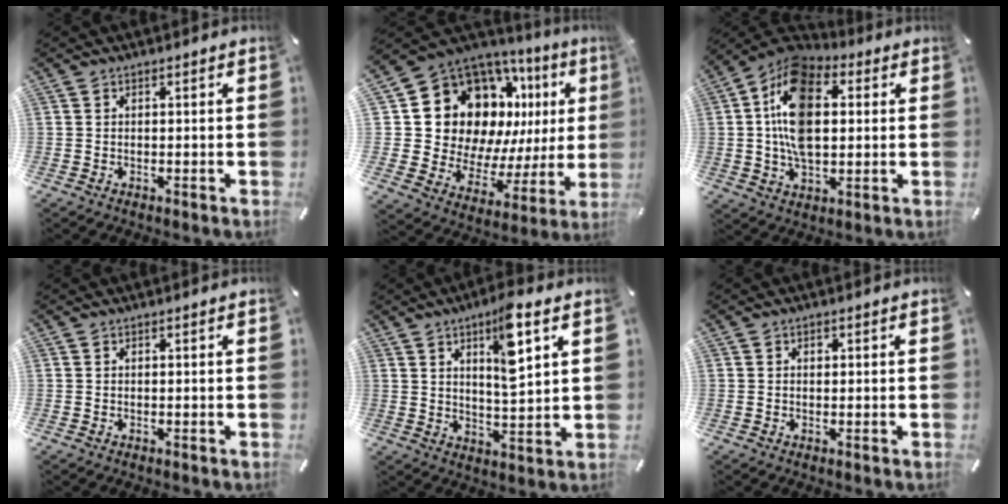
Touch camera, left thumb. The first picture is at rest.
{"total": 18.7, "force": [9.0, 13.4, 9.4], "torque": [-0.148, -0.079, 0.186]}
{"total": 17.2, "force": [2.5, 10.9, 13.0], "torque": [-0.264, 0.001, 0.040]}
{"total": 0.0}
{"total": 10.7, "force": [5.3, 2.9, 8.8], "torque": [-0.132, -0.025, 0.081]}
{"total": 0.9, "force": [0.2, 0.7, 0.4], "torque": [-0.002, 0.000, 0.001]}